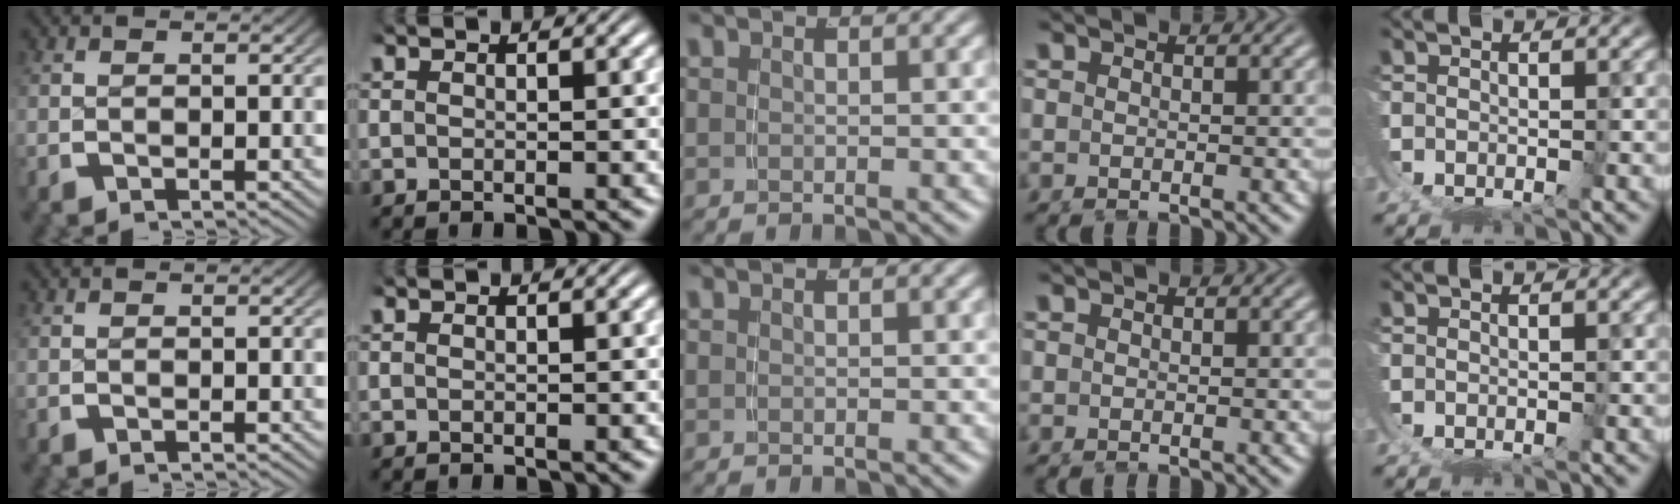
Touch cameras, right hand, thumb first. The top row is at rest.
{}